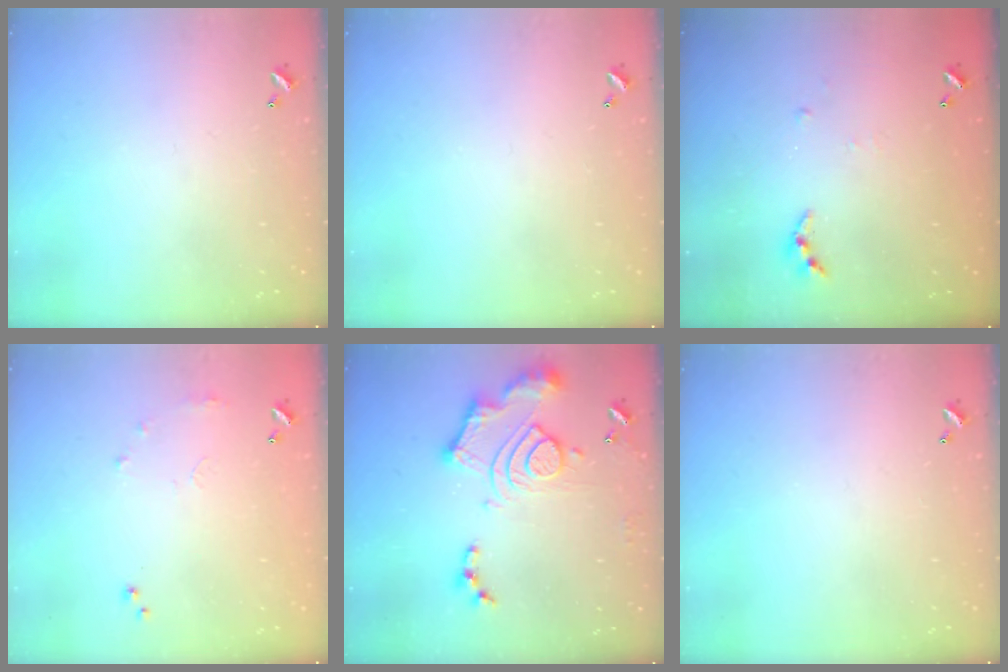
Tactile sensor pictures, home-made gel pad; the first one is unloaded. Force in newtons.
{"total": 0.0}
{"total": 4.2, "press": 4.2, "slide": 0.3}
{"total": 7.1, "press": 7.1, "slide": 0.9}
{"total": 16.7, "press": 16.6, "slide": 1.5}
{"total": 0.0}